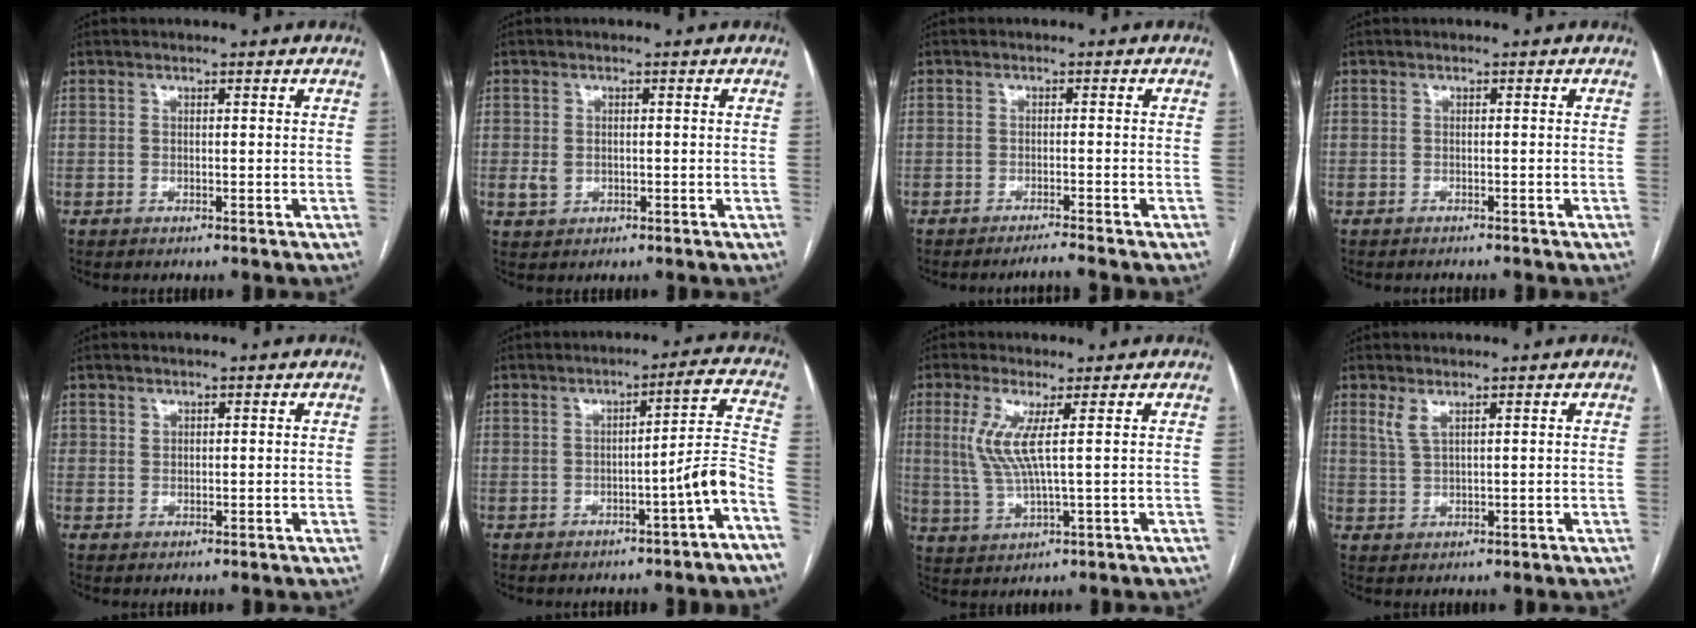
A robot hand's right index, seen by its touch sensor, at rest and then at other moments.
{"total": 2.3, "force": [-0.3, 1.9, 1.4], "torque": [-0.028, 0.001, 0.004]}
{"total": 2.8, "force": [-2.4, -1.3, 0.5], "torque": [-0.006, -0.009, -0.040]}
{"total": 2.0, "force": [-1.8, 0.8, 0.1], "torque": [0.004, -0.001, -0.024]}
{"total": 0.9, "force": [0.6, 0.6, 0.1], "torque": [0.008, -0.001, 0.007]}
{"total": 6.6, "force": [-3.1, -1.3, 5.6], "torque": [-0.061, 0.010, -0.047]}
{"total": 6.3, "force": [1.7, 0.0, 6.0], "torque": [-0.140, -0.001, 0.039]}
{"total": 2.5, "force": [1.6, 0.5, 1.9], "torque": [-0.050, 0.003, 0.038]}